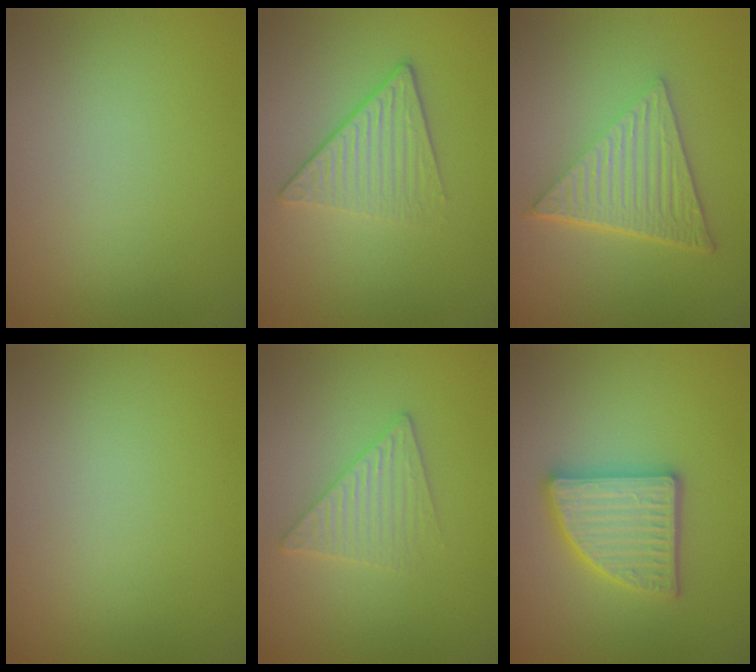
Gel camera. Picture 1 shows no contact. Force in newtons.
{"total": 4.1, "press": 2.9, "slide": 2.8}
{"total": 6.8, "press": 4.5, "slide": 5.1}
{"total": 0.0}
{"total": 3.0, "press": 3.0, "slide": 0.3}
{"total": 5.0, "press": 4.9, "slide": 0.8}